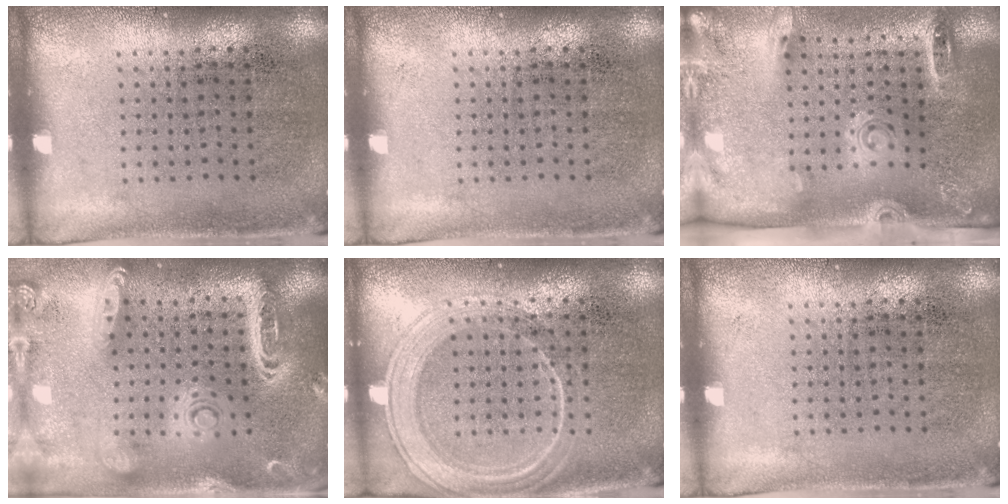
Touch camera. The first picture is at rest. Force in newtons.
{"total": 0.0}
{"total": 2.8, "press": 1.9, "slide": 2.0}
{"total": 2.8, "press": 2.5, "slide": 1.4}
{"total": 3.0, "press": 2.9, "slide": 0.5}
{"total": 0.0}